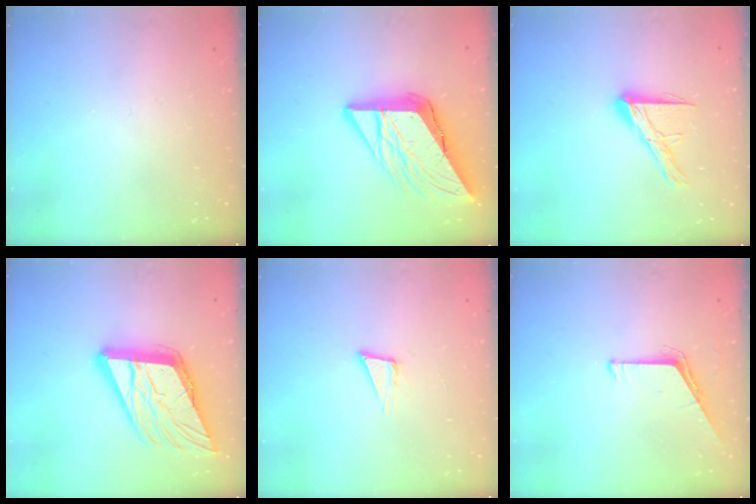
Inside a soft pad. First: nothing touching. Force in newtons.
{"total": 15.9, "press": 15.8, "slide": 1.7}
{"total": 12.0, "press": 12.0, "slide": 0.9}
{"total": 20.5, "press": 20.2, "slide": 3.3}
{"total": 4.3, "press": 3.1, "slide": 3.0}
{"total": 5.3, "press": 5.3, "slide": 0.5}